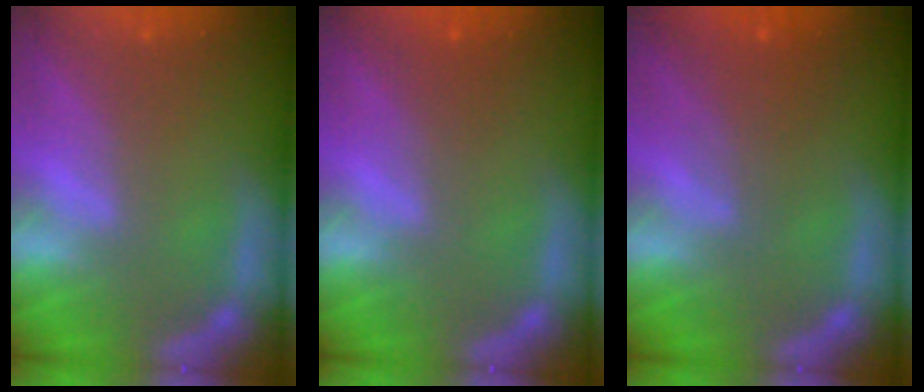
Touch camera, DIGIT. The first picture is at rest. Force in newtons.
{"total": 1.0}
{"total": 3.0}